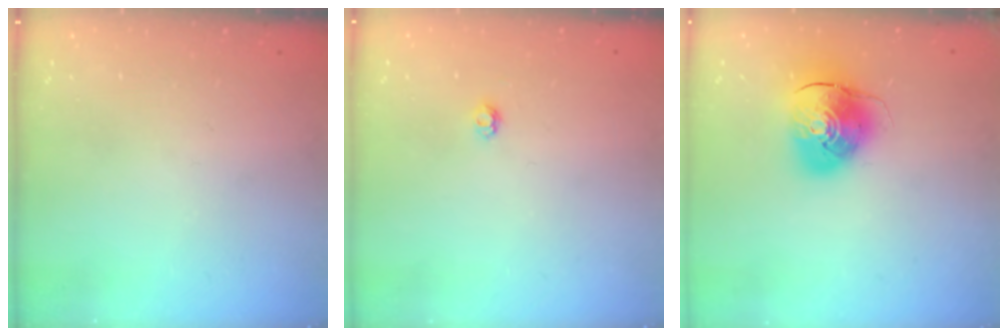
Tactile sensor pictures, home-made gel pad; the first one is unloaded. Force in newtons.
{"total": 2.9, "press": 2.9, "slide": 0.4}
{"total": 10.8, "press": 10.6, "slide": 1.9}